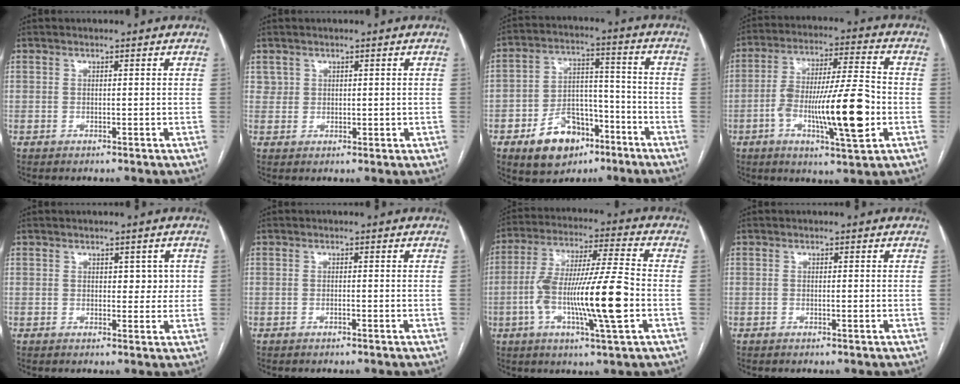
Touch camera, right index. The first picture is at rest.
{"total": 2.1, "force": [1.0, 1.8, 0.3], "torque": [0.004, 0.001, 0.018]}
{"total": 11.8, "force": [-6.6, 7.3, 6.4], "torque": [-0.106, 0.025, -0.103]}
{"total": 15.6, "force": [-4.2, 2.0, 14.9], "torque": [-0.260, 0.003, -0.068]}
{"total": 3.1, "force": [0.7, 1.9, 2.3], "torque": [-0.019, 0.002, 0.009]}
{"total": 0.5, "force": [-0.3, 0.1, 0.4], "torque": [-0.010, 0.000, -0.005]}
{"total": 16.1, "force": [-3.7, 0.8, 15.6], "torque": [-0.290, 0.000, -0.067]}
{"total": 0.6, "force": [-0.2, 0.1, 0.6], "torque": [-0.010, 0.000, -0.002]}